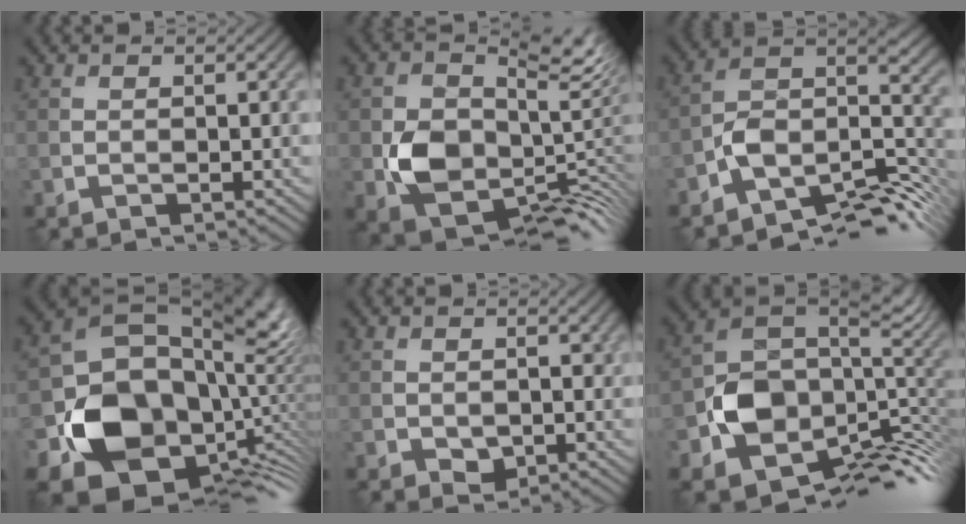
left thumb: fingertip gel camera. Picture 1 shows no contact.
{"total": 9.8, "force": [0.4, 7.3, 6.4], "torque": [-0.105, -0.037, 0.015]}
{"total": 11.2, "force": [-7.0, 4.6, 7.4], "torque": [-0.119, -0.005, -0.132]}
{"total": 19.0, "force": [-3.7, 14.3, 12.0], "torque": [-0.213, -0.049, -0.043]}
{"total": 1.7, "force": [0.1, 1.4, 1.1], "torque": [-0.023, -0.008, 0.005]}
{"total": 13.1, "force": [-4.1, 9.0, 8.6], "torque": [-0.160, -0.025, -0.078]}